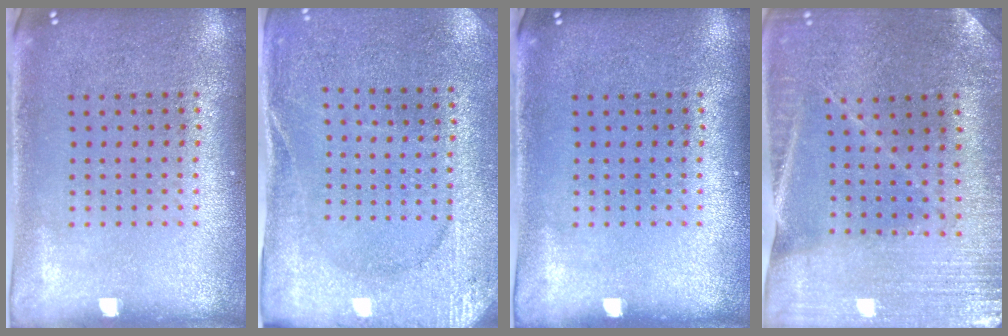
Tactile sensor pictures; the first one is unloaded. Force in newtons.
{"total": 2.6, "press": 2.6, "slide": 0.4}
{"total": 0.0}
{"total": 1.2, "press": 1.2, "slide": 0.1}